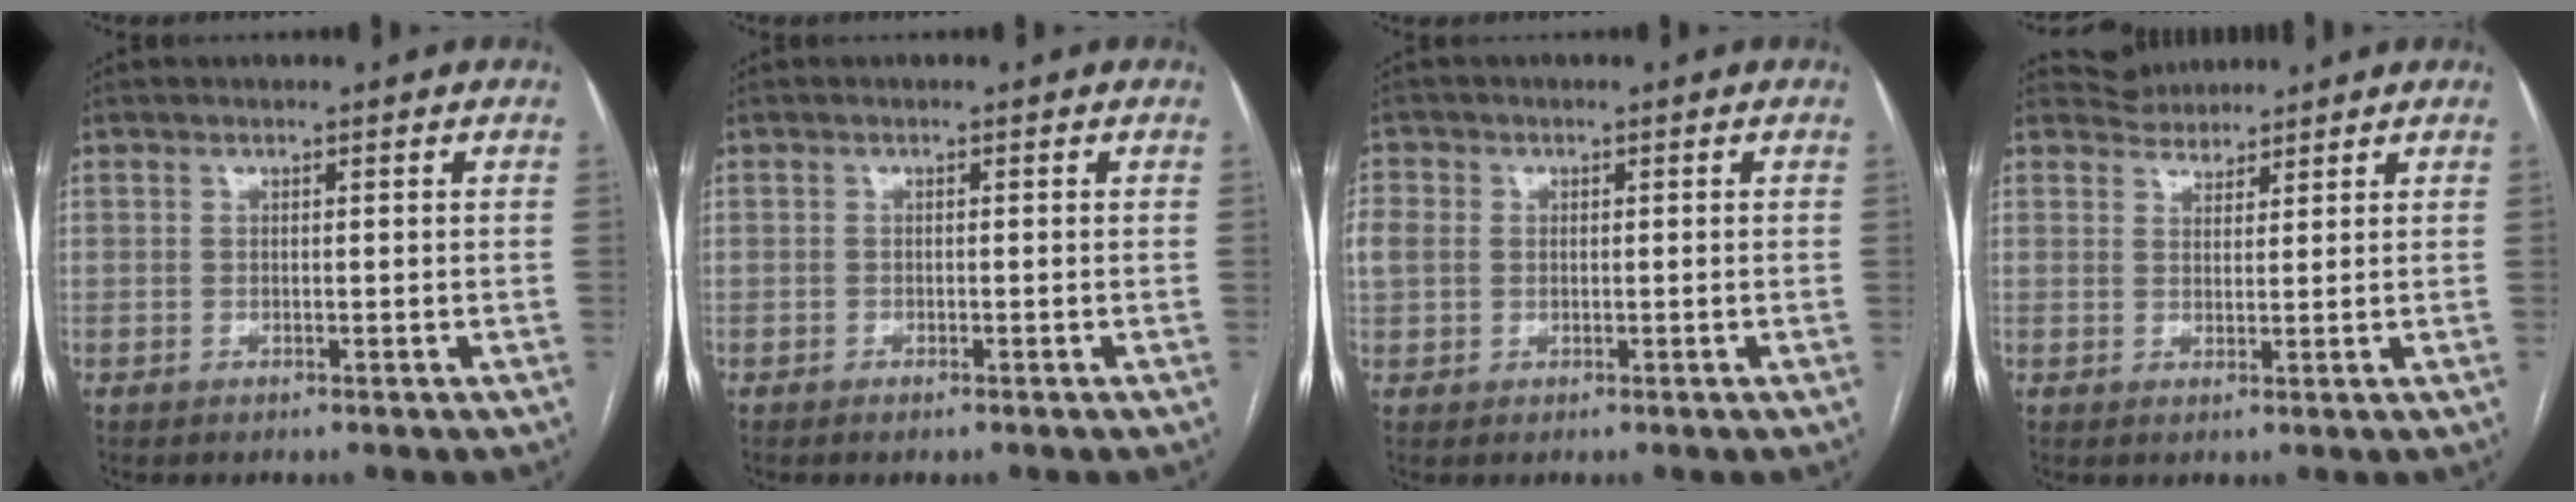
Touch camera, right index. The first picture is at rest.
{"total": 0.6, "force": [-0.4, 0.1, 0.3], "torque": [-0.006, 0.000, -0.006]}
{"total": 3.9, "force": [0.4, 3.4, 1.9], "torque": [-0.061, 0.017, 0.011]}
{"total": 3.3, "force": [3.1, 1.1, -0.3], "torque": [0.002, 0.017, 0.055]}